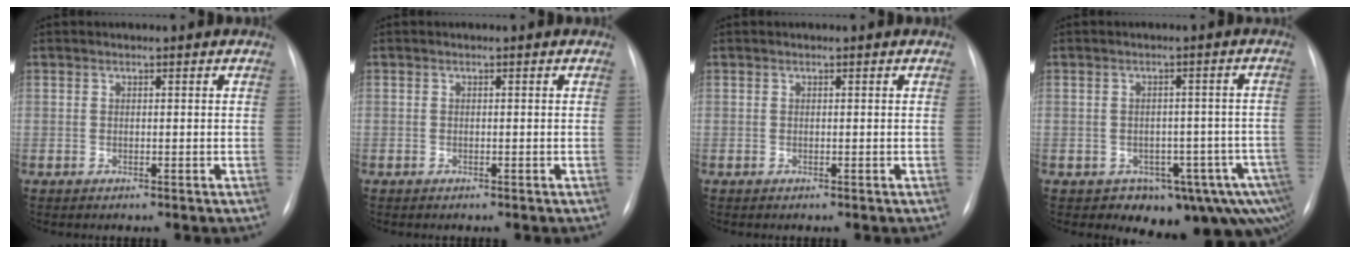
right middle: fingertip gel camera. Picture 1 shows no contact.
{"total": 0.0}
{"total": 0.0}
{"total": 11.8, "force": [-7.3, 6.6, 6.5], "torque": [-0.054, 0.022, -0.086]}